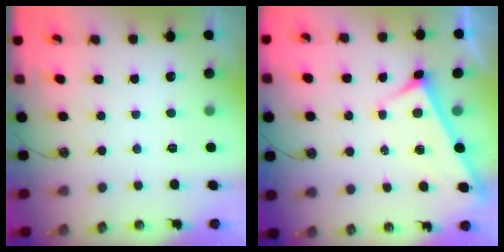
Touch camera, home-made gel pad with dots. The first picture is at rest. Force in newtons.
{"total": 3.4, "press": 3.4, "slide": 0.2}